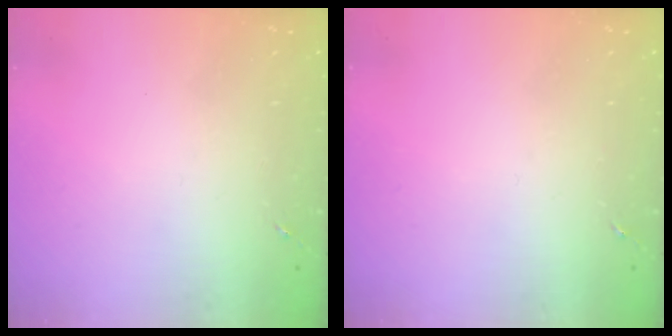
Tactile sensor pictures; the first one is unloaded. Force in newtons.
{"total": 0.0}